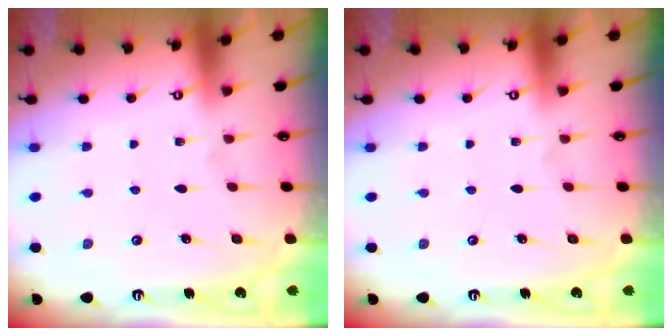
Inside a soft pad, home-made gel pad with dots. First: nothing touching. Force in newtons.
{"total": 0.0}